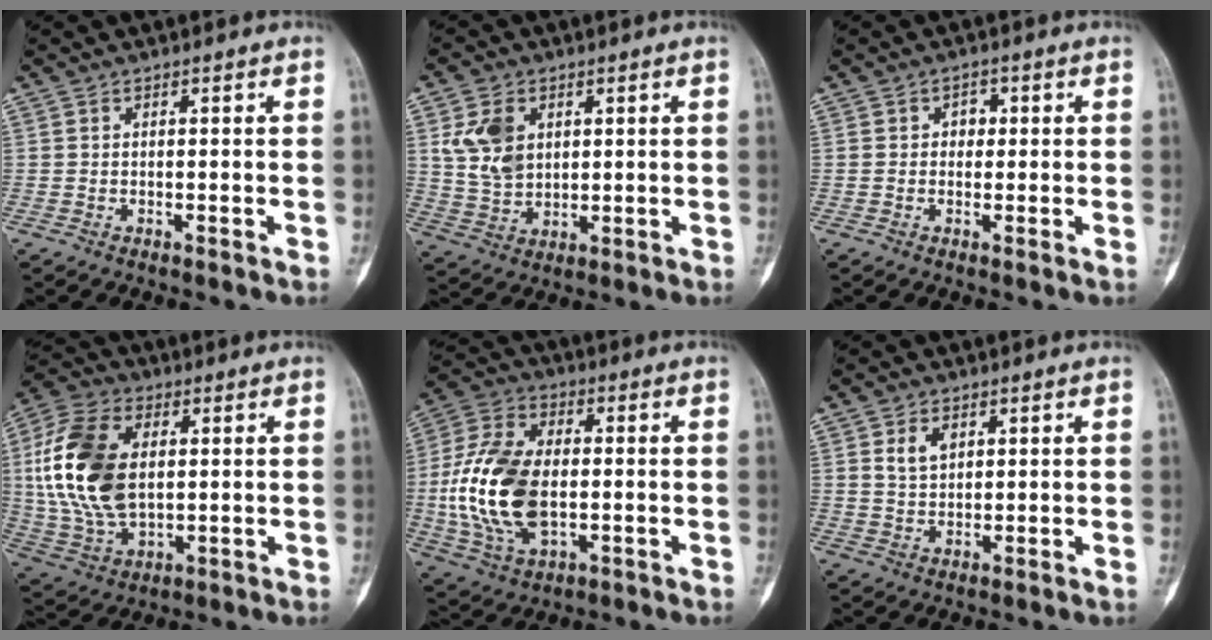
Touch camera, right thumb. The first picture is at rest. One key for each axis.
{"total": 8.8, "fx": 2.7, "fy": 6.4, "fz": 5.5, "tx": -0.087, "ty": -0.011, "tz": 0.061}
{"total": 2.2, "fx": 0.3, "fy": 1.8, "fz": 1.3, "tx": -0.003, "ty": 0.004, "tz": -0.002}
{"total": 18.9, "fx": 2.5, "fy": 11.5, "fz": 14.8, "tx": -0.299, "ty": -0.003, "tz": 0.050}
{"total": 18.8, "fx": -1.3, "fy": 11.2, "fz": 15.1, "tx": -0.303, "ty": 0.006, "tz": -0.019}
{"total": 4.0, "fx": 1.7, "fy": 2.6, "fz": 2.5, "tx": -0.034, "ty": -0.010, "tz": 0.033}